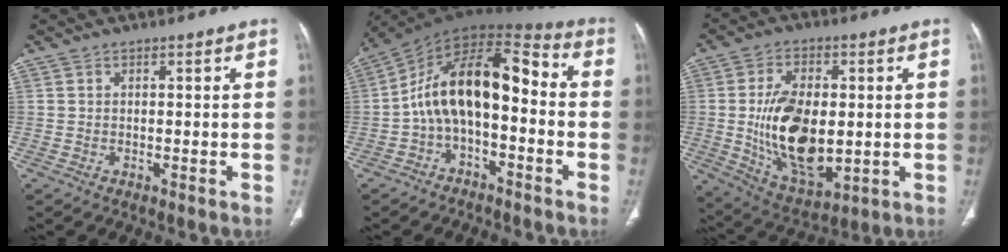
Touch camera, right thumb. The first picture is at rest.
{"total": 15.3, "force": [-2.0, 8.3, 12.7], "torque": [-0.193, 0.077, -0.043]}
{"total": 17.5, "force": [-0.5, 9.8, 14.5], "torque": [-0.243, -0.012, 0.009]}